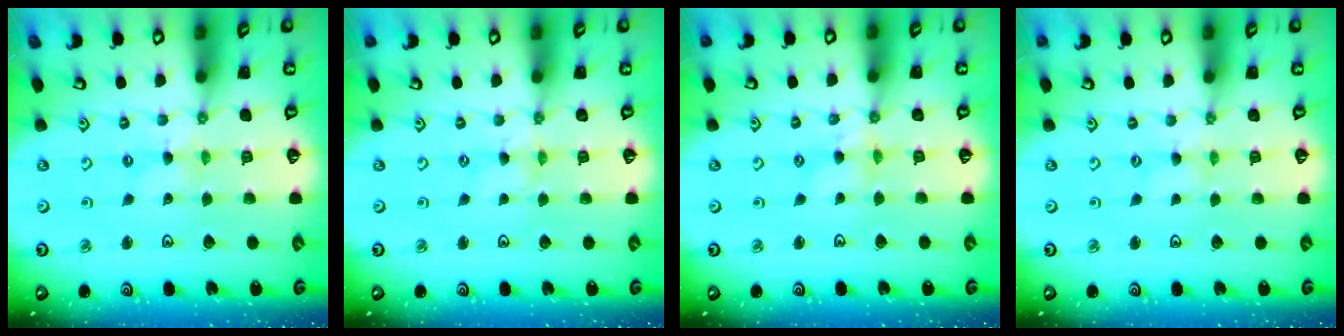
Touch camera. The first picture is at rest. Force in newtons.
{"total": 0.0}
{"total": 3.0, "press": 3.0, "slide": 0.2}
{"total": 0.0}